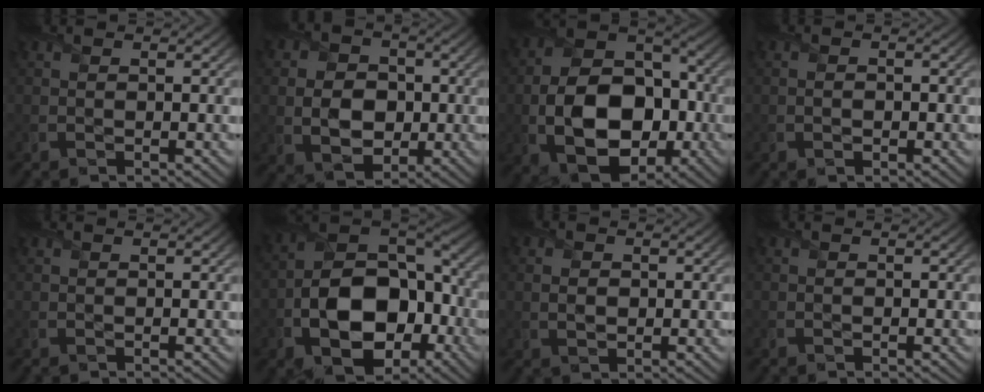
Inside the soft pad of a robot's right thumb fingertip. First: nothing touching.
{"total": 7.8, "force": [-0.6, 6.1, 4.8], "torque": [-0.113, -0.010, -0.017]}
{"total": 14.5, "force": [-3.3, 10.0, 10.0], "torque": [-0.191, -0.033, -0.054]}
{"total": 1.7, "force": [-0.4, 1.2, 1.1], "torque": [-0.002, 0.002, -0.009]}
{"total": 0.0}
{"total": 14.9, "force": [-4.3, 9.4, 10.7], "torque": [-0.206, -0.034, -0.073]}
{"total": 2.7, "force": [0.3, 2.0, 1.8], "torque": [-0.038, 0.001, 0.004]}
{"total": 0.0}